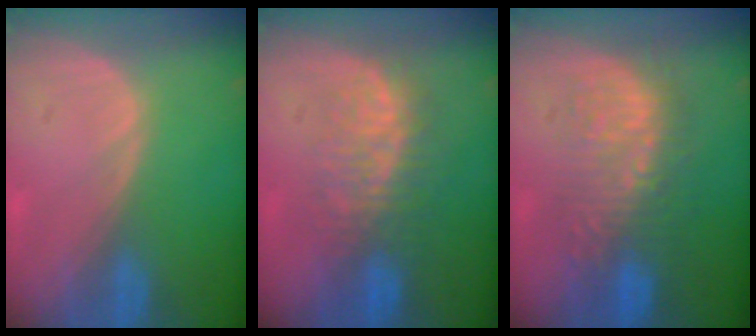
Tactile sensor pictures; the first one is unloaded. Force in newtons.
{"total": 7.8, "press": 7.4, "slide": 2.4}
{"total": 9.5, "press": 8.8, "slide": 3.5}